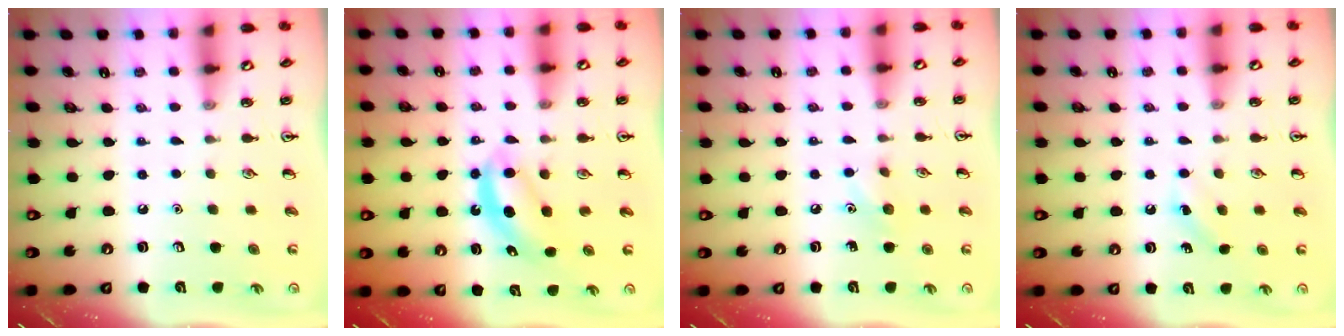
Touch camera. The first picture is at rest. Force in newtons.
{"total": 5.0, "press": 4.9, "slide": 1.0}
{"total": 6.4, "press": 6.1, "slide": 2.1}
{"total": 2.8, "press": 2.6, "slide": 1.0}